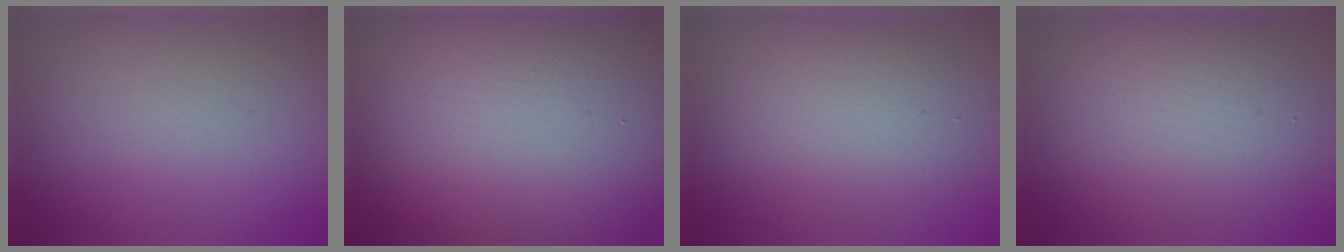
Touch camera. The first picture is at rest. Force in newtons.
{"total": 23.6, "press": 23.5, "slide": 1.6}
{"total": 4.6, "press": 4.6, "slide": 0.2}
{"total": 6.7, "press": 6.7, "slide": 0.3}